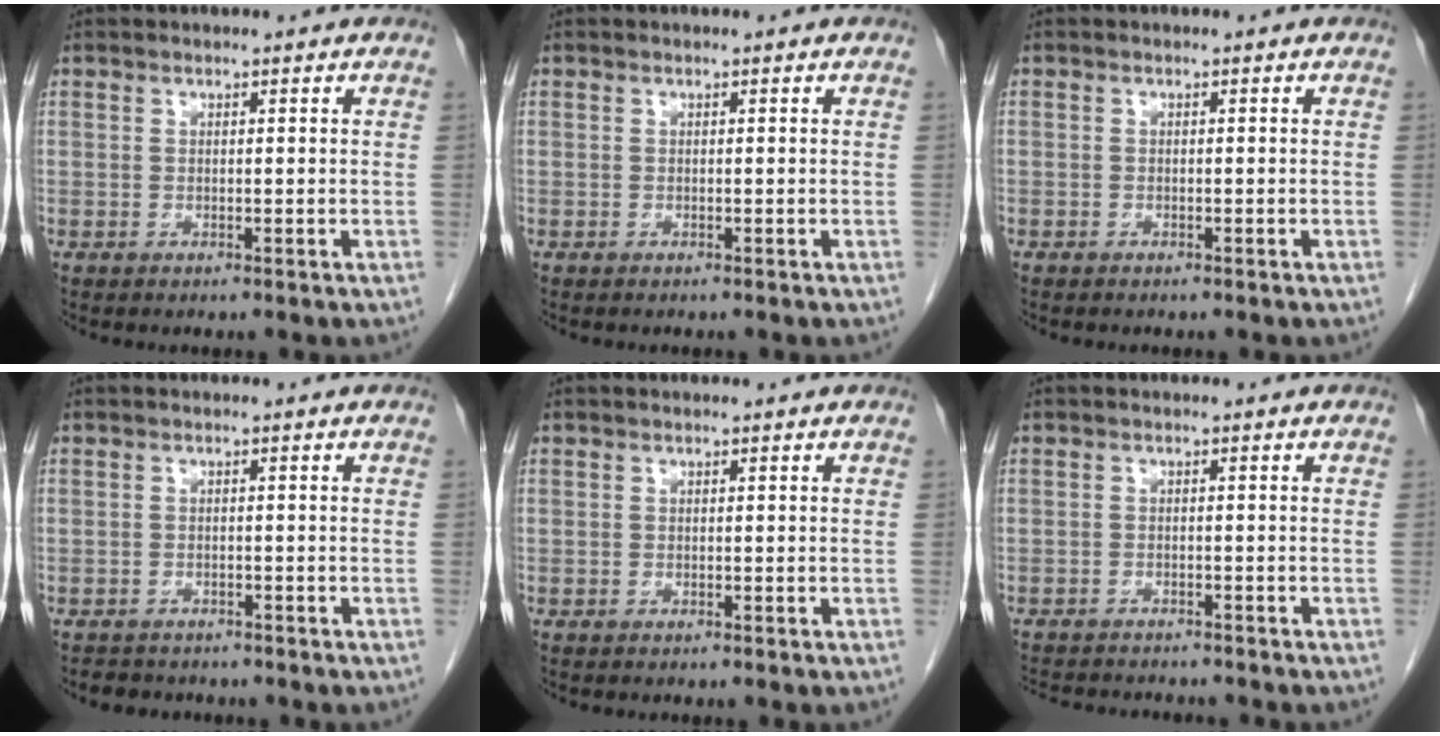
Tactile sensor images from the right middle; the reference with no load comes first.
{"total": 0.0}
{"total": 0.6, "force": [-0.4, 0.3, 0.1], "torque": [-0.010, 0.002, -0.009]}
{"total": 3.7, "force": [-3.2, 1.7, 0.6], "torque": [-0.016, -0.002, -0.044]}
{"total": 0.0}
{"total": 9.0, "force": [-8.3, 2.0, 2.8], "torque": [-0.051, -0.004, -0.113]}